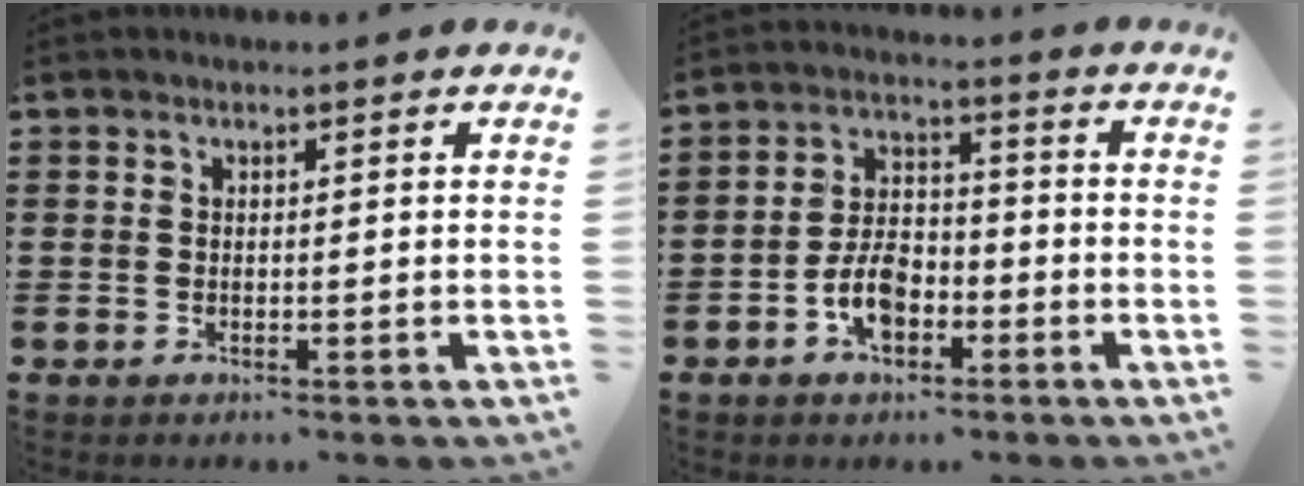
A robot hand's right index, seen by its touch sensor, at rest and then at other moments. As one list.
[{"total": 6.7, "force": [-2.9, 3.8, 4.6], "torque": [-0.104, 0.005, -0.058]}]